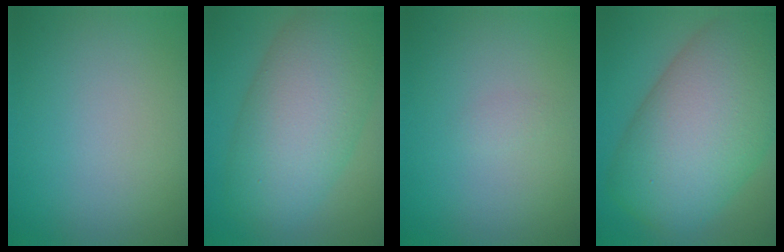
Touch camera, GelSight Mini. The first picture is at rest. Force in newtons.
{"total": 10.2, "press": 10.2, "slide": 0.4}
{"total": 0.6, "press": 0.6, "slide": 0.1}
{"total": 15.1, "press": 15.1, "slide": 0.6}